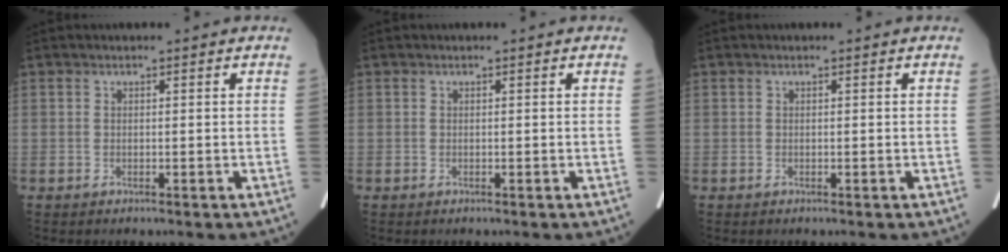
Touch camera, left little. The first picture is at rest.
{"total": 0.0}
{"total": 0.0}